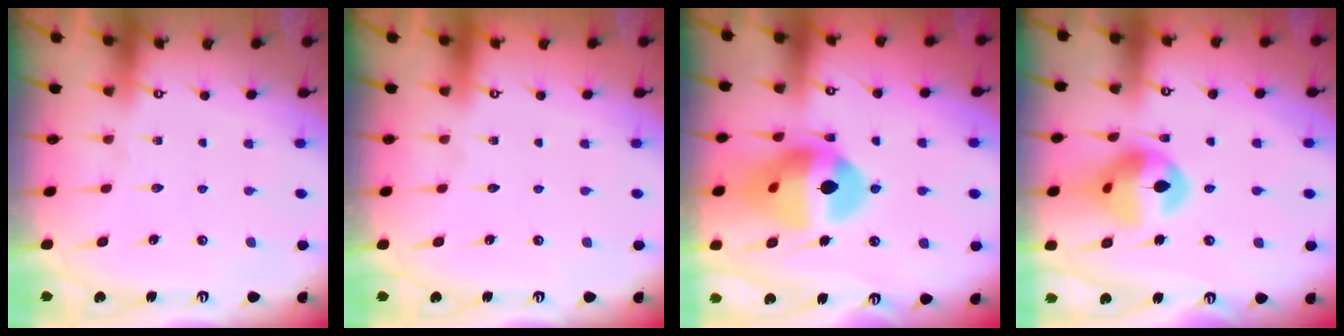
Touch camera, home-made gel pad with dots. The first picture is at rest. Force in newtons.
{"total": 0.0}
{"total": 15.8, "press": 15.8, "slide": 1.3}
{"total": 14.7, "press": 14.5, "slide": 2.1}